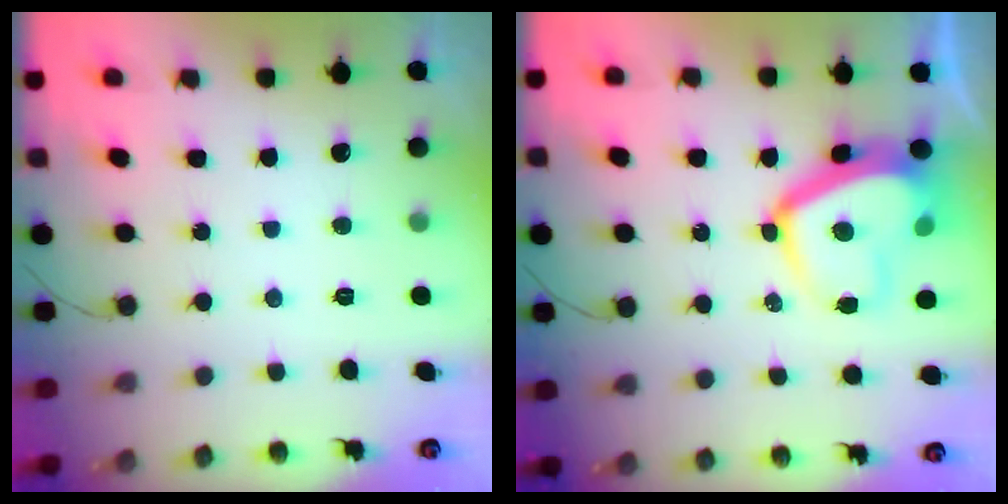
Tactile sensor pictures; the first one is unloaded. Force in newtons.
{"total": 11.5, "press": 11.5, "slide": 1.0}